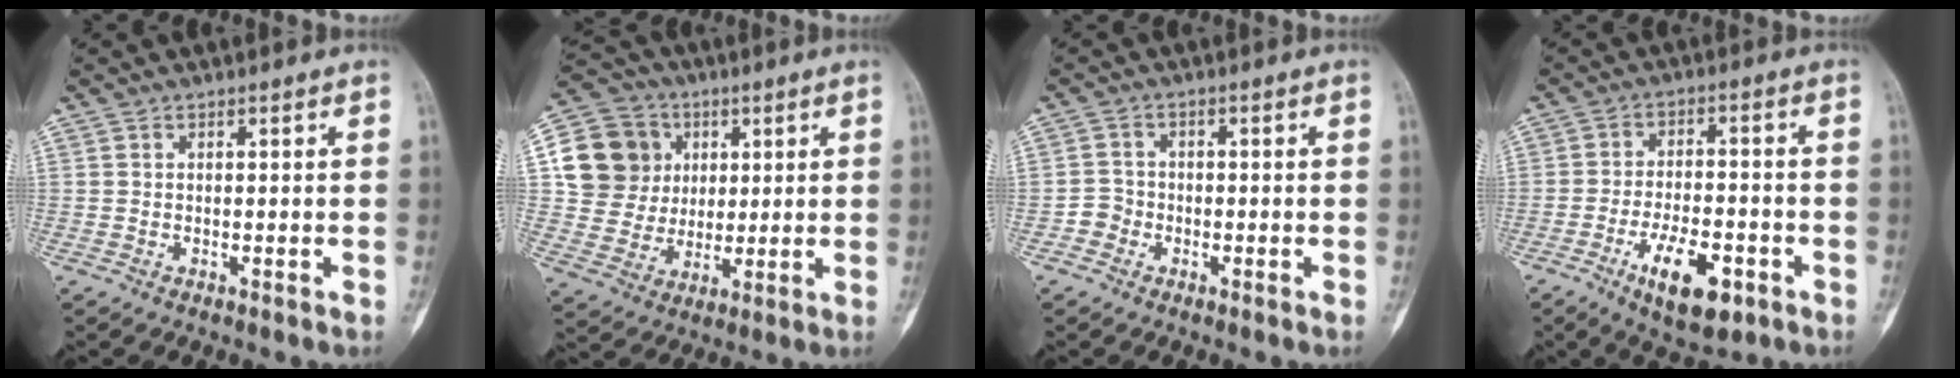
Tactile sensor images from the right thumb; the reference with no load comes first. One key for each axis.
{"total": 15.1, "fx": 3.7, "fy": 13.7, "fz": 5.0, "tx": -0.068, "ty": 0.010, "tz": 0.069}
{"total": 2.5, "fx": -1.2, "fy": 2.2, "fz": 0.3, "tx": 0.005, "ty": 0.010, "tz": -0.031}
{"total": 11.0, "fx": -5.1, "fy": 4.6, "fz": 8.6, "tx": -0.139, "ty": 0.015, "tz": -0.076}